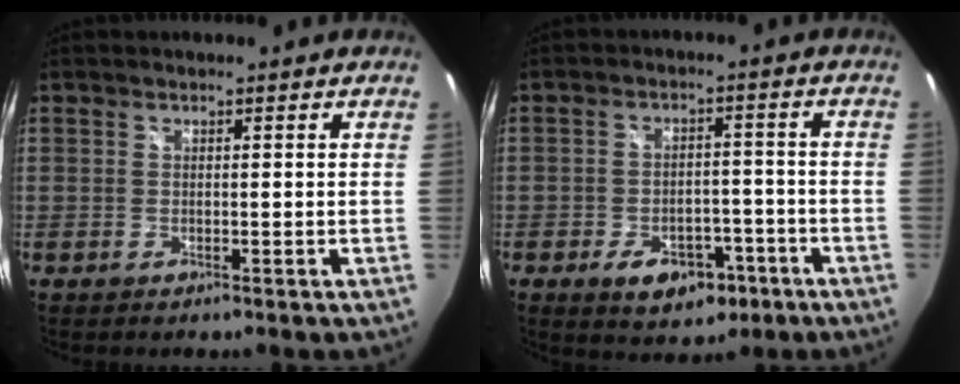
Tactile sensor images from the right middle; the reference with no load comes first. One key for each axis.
{"total": 9.1, "fx": -5.0, "fy": 5.5, "fz": 5.2, "tx": -0.098, "ty": 0.009, "tz": -0.059}